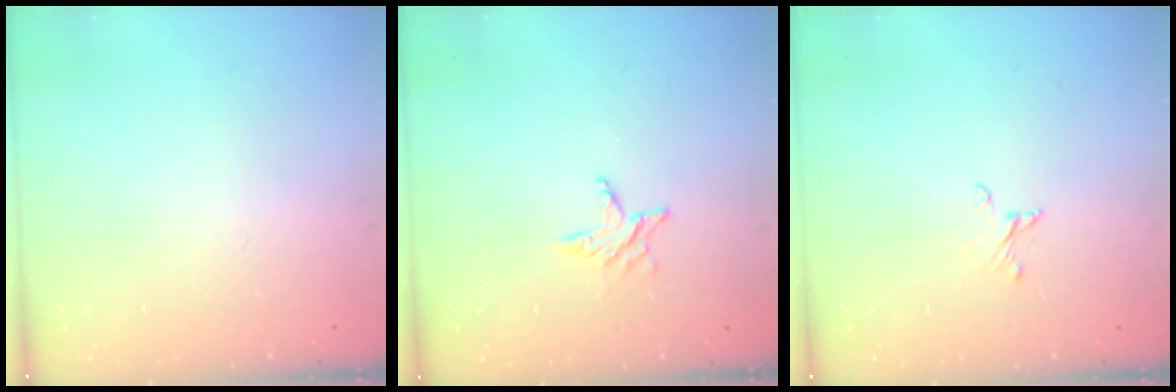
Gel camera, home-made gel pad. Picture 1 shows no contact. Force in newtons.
{"total": 4.7, "press": 4.6, "slide": 0.6}
{"total": 2.5, "press": 2.5, "slide": 0.2}